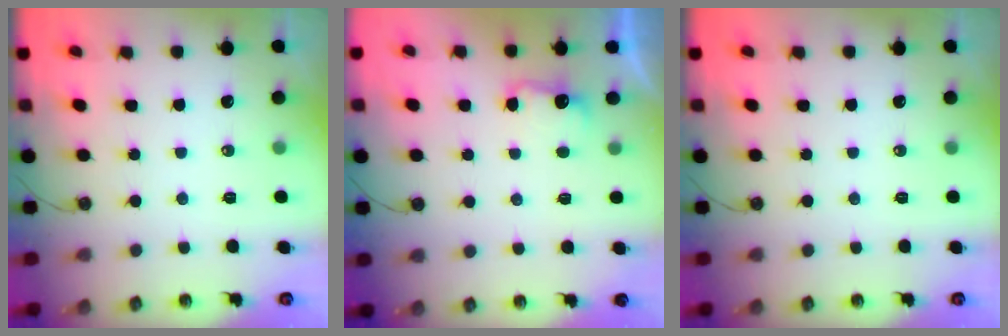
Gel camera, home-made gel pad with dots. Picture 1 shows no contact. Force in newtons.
{"total": 3.6, "press": 3.5, "slide": 0.9}
{"total": 0.0}